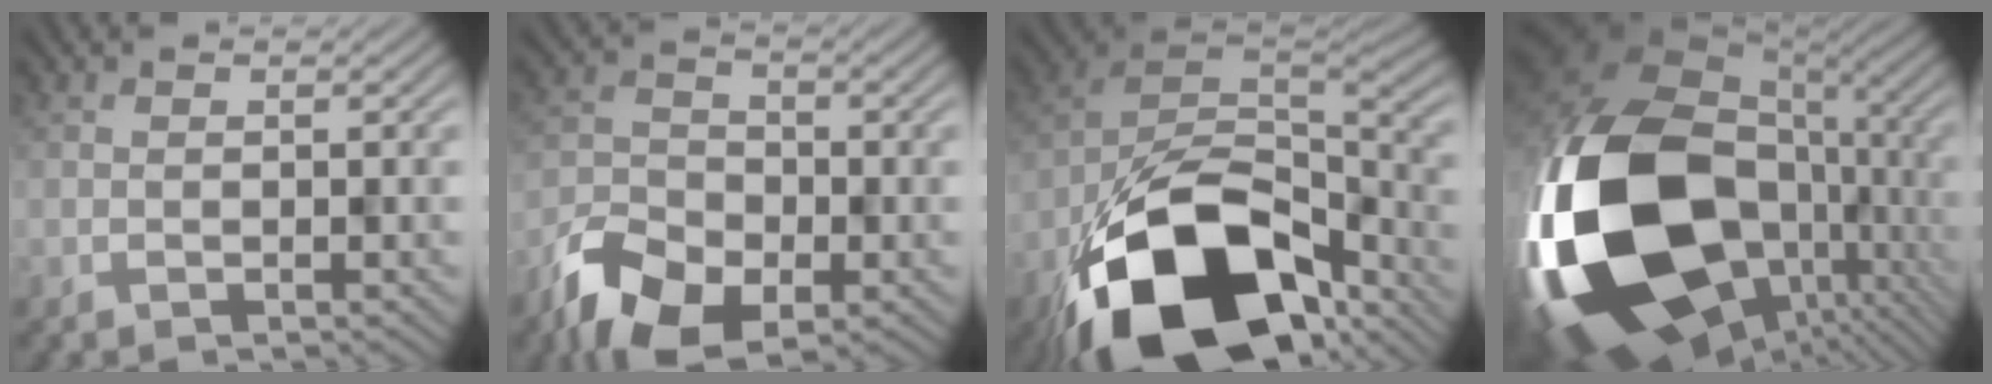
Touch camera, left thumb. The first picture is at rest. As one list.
[{"total": 8.7, "force": [-6.0, 4.6, 4.2], "torque": [-0.095, -0.022, -0.117]}, {"total": 18.6, "force": [-10.9, 10.0, 11.3], "torque": [-0.233, -0.041, -0.169]}, {"total": 21.9, "force": [-4.8, 14.8, 15.5], "torque": [-0.366, -0.061, -0.051]}]